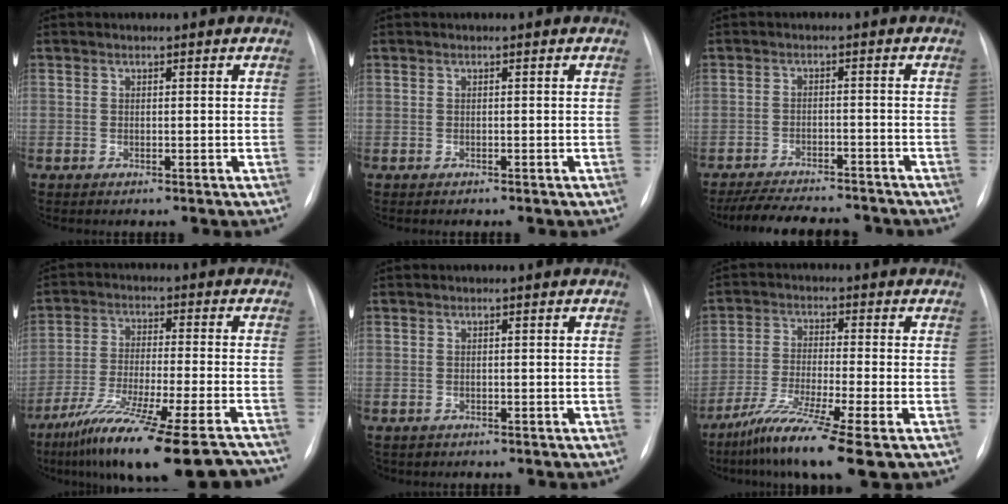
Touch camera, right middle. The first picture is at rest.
{"total": 1.0, "force": [-0.9, 0.3, 0.4], "torque": [-0.012, -0.002, -0.008]}
{"total": 13.0, "force": [-11.7, 2.9, 5.0], "torque": [-0.085, -0.002, -0.162]}
{"total": 22.4, "force": [-18.0, 0.8, 13.2], "torque": [-0.174, -0.042, -0.282]}
{"total": 1.5, "force": [-1.1, 1.0, 0.0], "torque": [-0.007, 0.002, -0.015]}
{"total": 10.5, "force": [-6.8, -0.4, 8.0], "torque": [-0.158, -0.035, -0.125]}